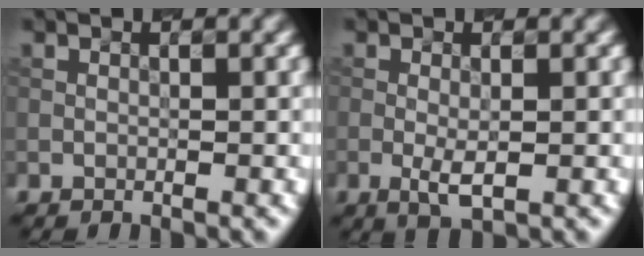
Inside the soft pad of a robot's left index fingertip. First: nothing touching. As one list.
[{"total": 2.2, "force": [-0.4, 0.7, 2.0], "torque": [-0.041, -0.005, -0.007]}]